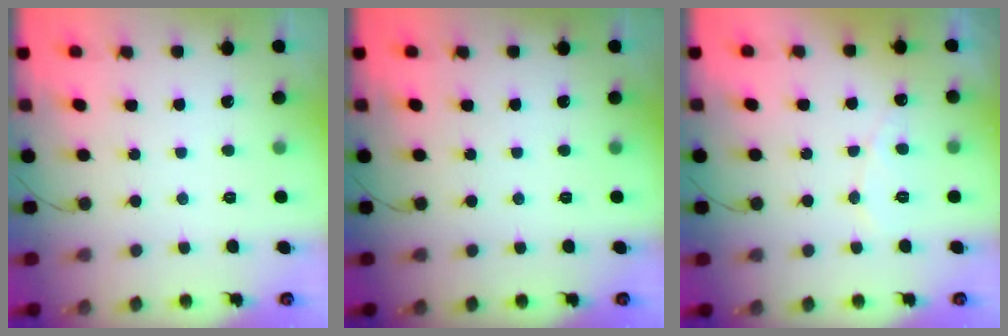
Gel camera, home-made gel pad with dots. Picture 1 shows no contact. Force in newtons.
{"total": 0.0}
{"total": 5.7, "press": 5.7, "slide": 0.4}